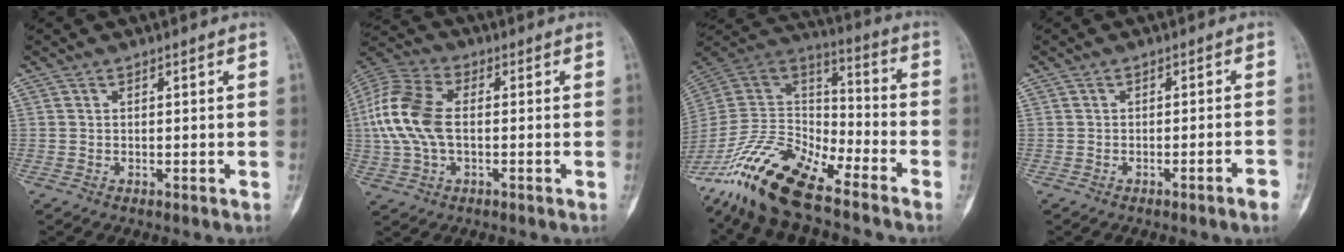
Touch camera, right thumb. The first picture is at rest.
{"total": 13.4, "force": [0.2, 7.9, 10.8], "torque": [-0.240, 0.025, -0.003]}
{"total": 19.6, "force": [-14.4, 6.4, 11.7], "torque": [-0.216, 0.069, -0.274]}
{"total": 2.5, "force": [-1.6, -0.1, 2.0], "torque": [-0.033, 0.008, -0.023]}